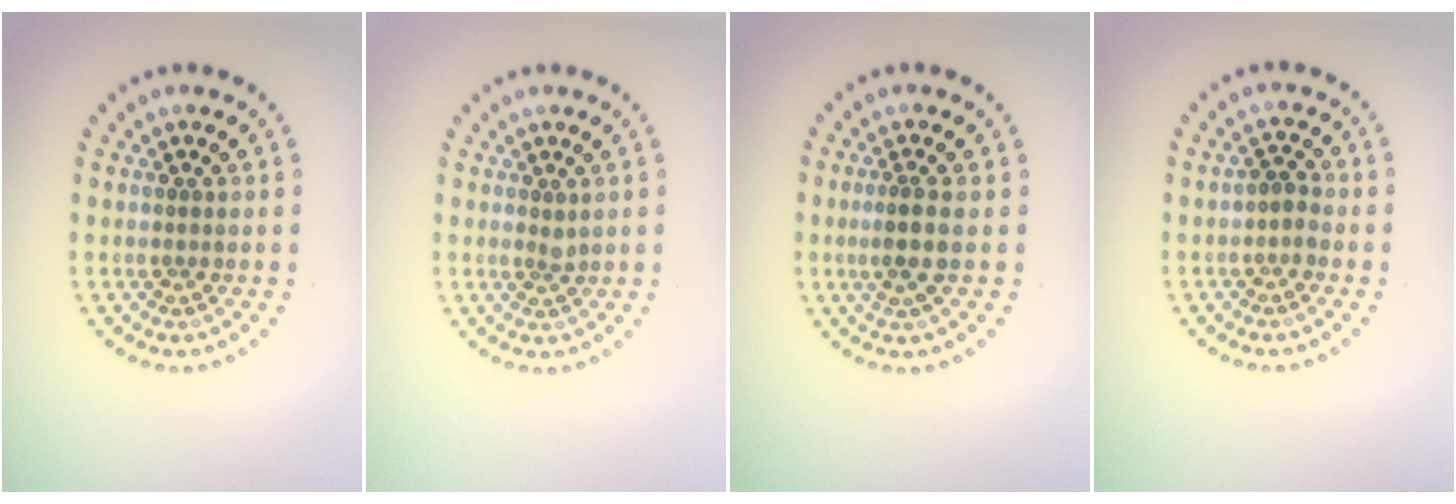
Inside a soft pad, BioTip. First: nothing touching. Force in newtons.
{"total": 0.7, "press": 0.5, "slide": 0.4}
{"total": 1.8, "press": 1.4, "slide": 1.1}
{"total": 1.2, "press": 1.1, "slide": 0.6}